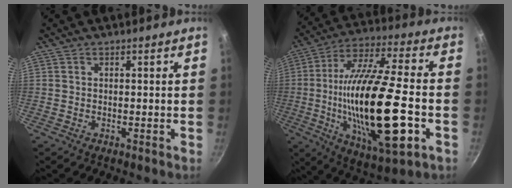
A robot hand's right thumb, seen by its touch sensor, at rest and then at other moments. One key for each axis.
{"total": 27.0, "fx": -5.1, "fy": 8.3, "fz": 25.1, "tx": -0.455, "ty": 0.013, "tz": -0.084}